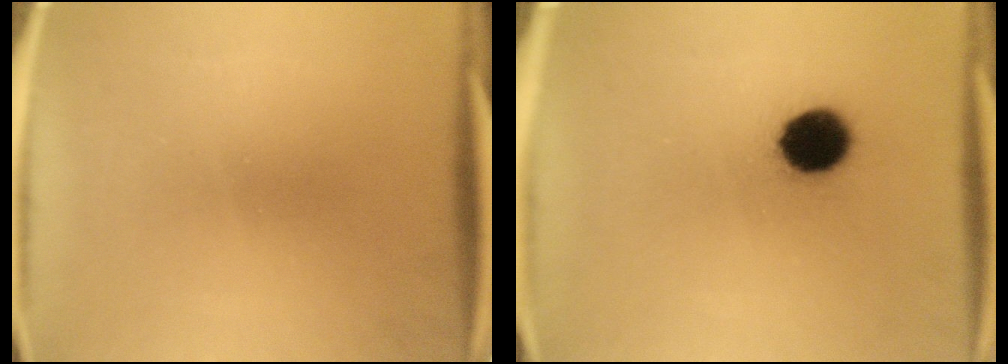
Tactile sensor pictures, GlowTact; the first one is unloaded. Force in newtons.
{"total": 10.3}